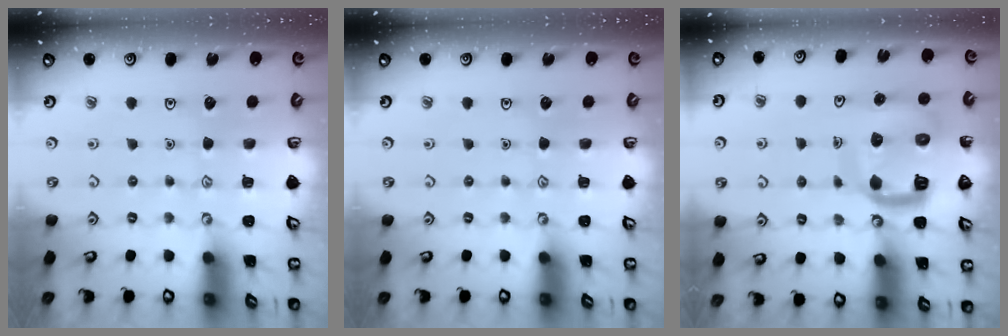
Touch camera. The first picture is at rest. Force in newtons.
{"total": 0.0}
{"total": 12.4, "press": 12.3, "slide": 1.5}